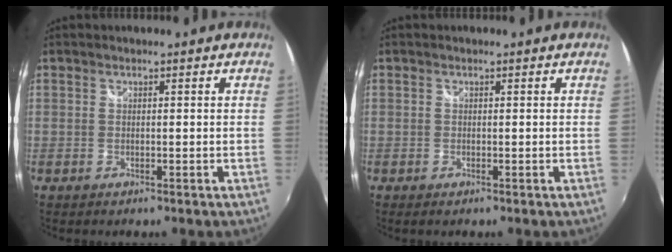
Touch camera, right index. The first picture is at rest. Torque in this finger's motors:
{"motor_torque": [0.11, 0.06, 0.08, 0.03]}